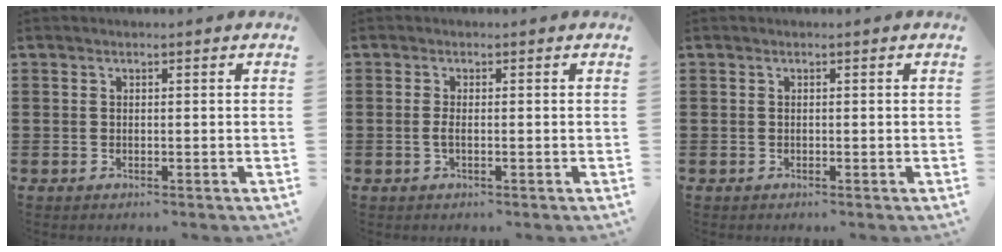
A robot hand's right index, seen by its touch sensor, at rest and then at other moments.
{"total": 1.5, "force": [-0.4, 0.2, 1.4], "torque": [-0.036, -0.003, -0.010]}
{"total": 0.0}